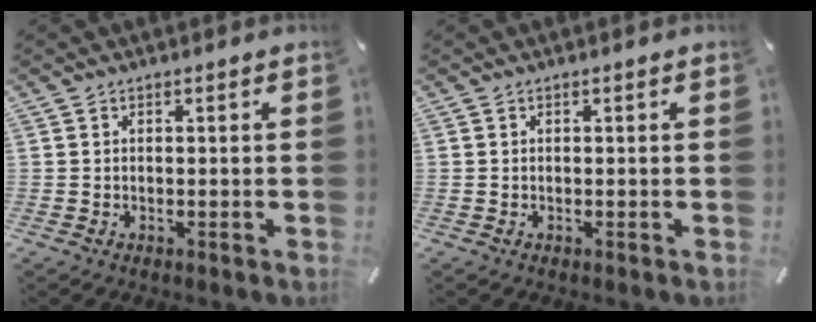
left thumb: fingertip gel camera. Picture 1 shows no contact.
{"total": 0.0}